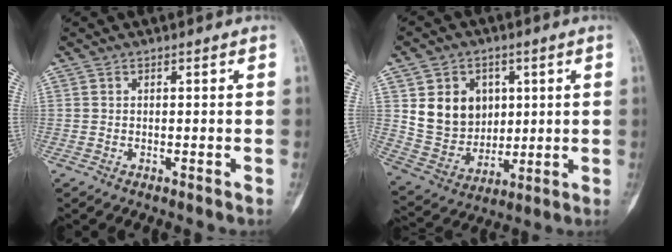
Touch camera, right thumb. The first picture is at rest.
{"total": 13.0, "force": [3.4, 10.8, 6.4], "torque": [-0.065, -0.015, 0.080]}